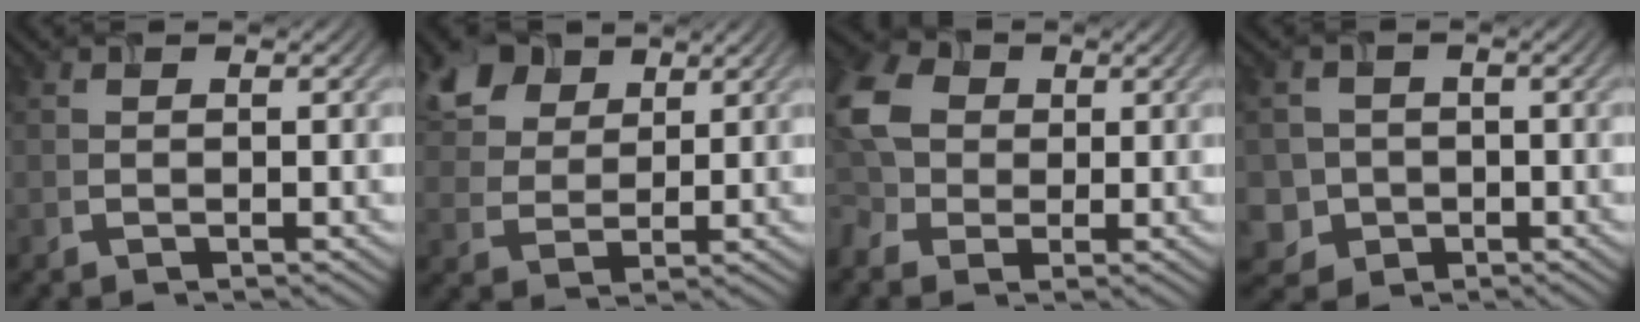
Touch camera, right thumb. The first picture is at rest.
{"total": 8.5, "force": [5.1, 5.1, 4.5], "torque": [-0.120, 0.015, 0.098]}
{"total": 8.4, "force": [0.1, 6.5, 5.3], "torque": [-0.159, 0.013, -0.022]}
{"total": 3.9, "force": [-1.1, 3.7, 0.4], "torque": [-0.009, -0.006, -0.038]}